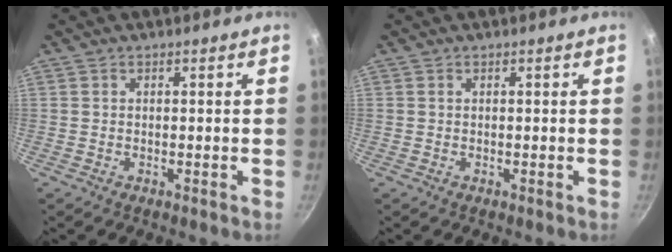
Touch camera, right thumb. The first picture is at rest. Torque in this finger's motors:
{"motor_torque": [0.41, 0.24, -0.52, 0.39, -0.02]}